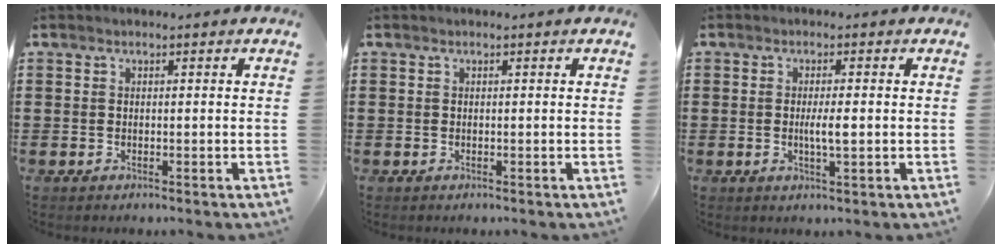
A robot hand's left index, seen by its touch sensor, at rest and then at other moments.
{"total": 0.0}
{"total": 3.1, "force": [-0.1, 0.3, 3.0], "torque": [-0.062, -0.008, -0.005]}